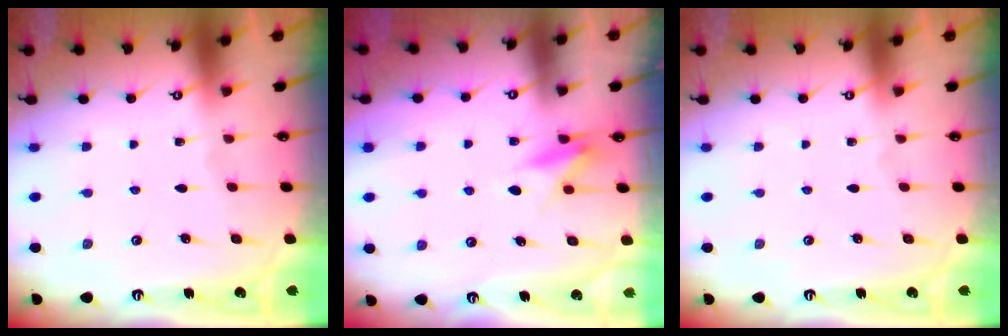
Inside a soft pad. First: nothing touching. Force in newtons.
{"total": 8.5, "press": 8.4, "slide": 1.2}
{"total": 0.0}